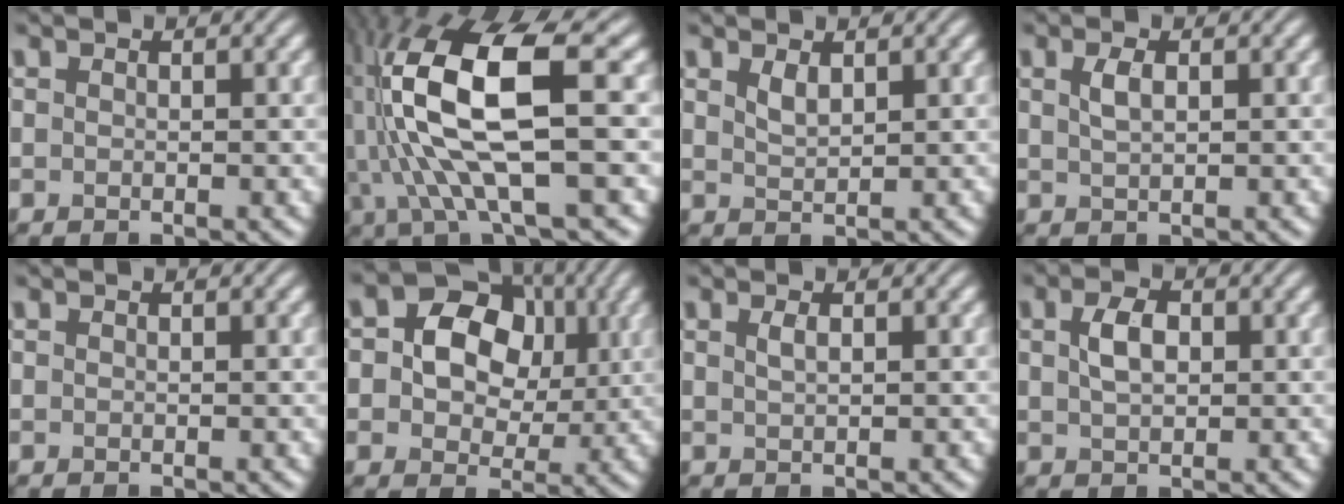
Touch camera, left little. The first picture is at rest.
{"total": 12.5, "force": [1.1, 3.8, 11.9], "torque": [-0.243, 0.005, 0.024]}
{"total": 1.4, "force": [0.9, 0.6, 0.9], "torque": [-0.022, -0.002, 0.021]}
{"total": 1.6, "force": [0.6, 0.7, 1.3], "torque": [-0.030, 0.001, 0.013]}
{"total": 0.0}
{"total": 10.8, "force": [2.4, 8.5, 6.3], "torque": [-0.074, 0.043, 0.018]}
{"total": 0.9, "force": [0.4, 0.3, 0.8], "torque": [-0.017, 0.002, 0.008]}
{"total": 2.7, "force": [0.6, 1.6, 2.1], "torque": [-0.043, 0.003, 0.011]}